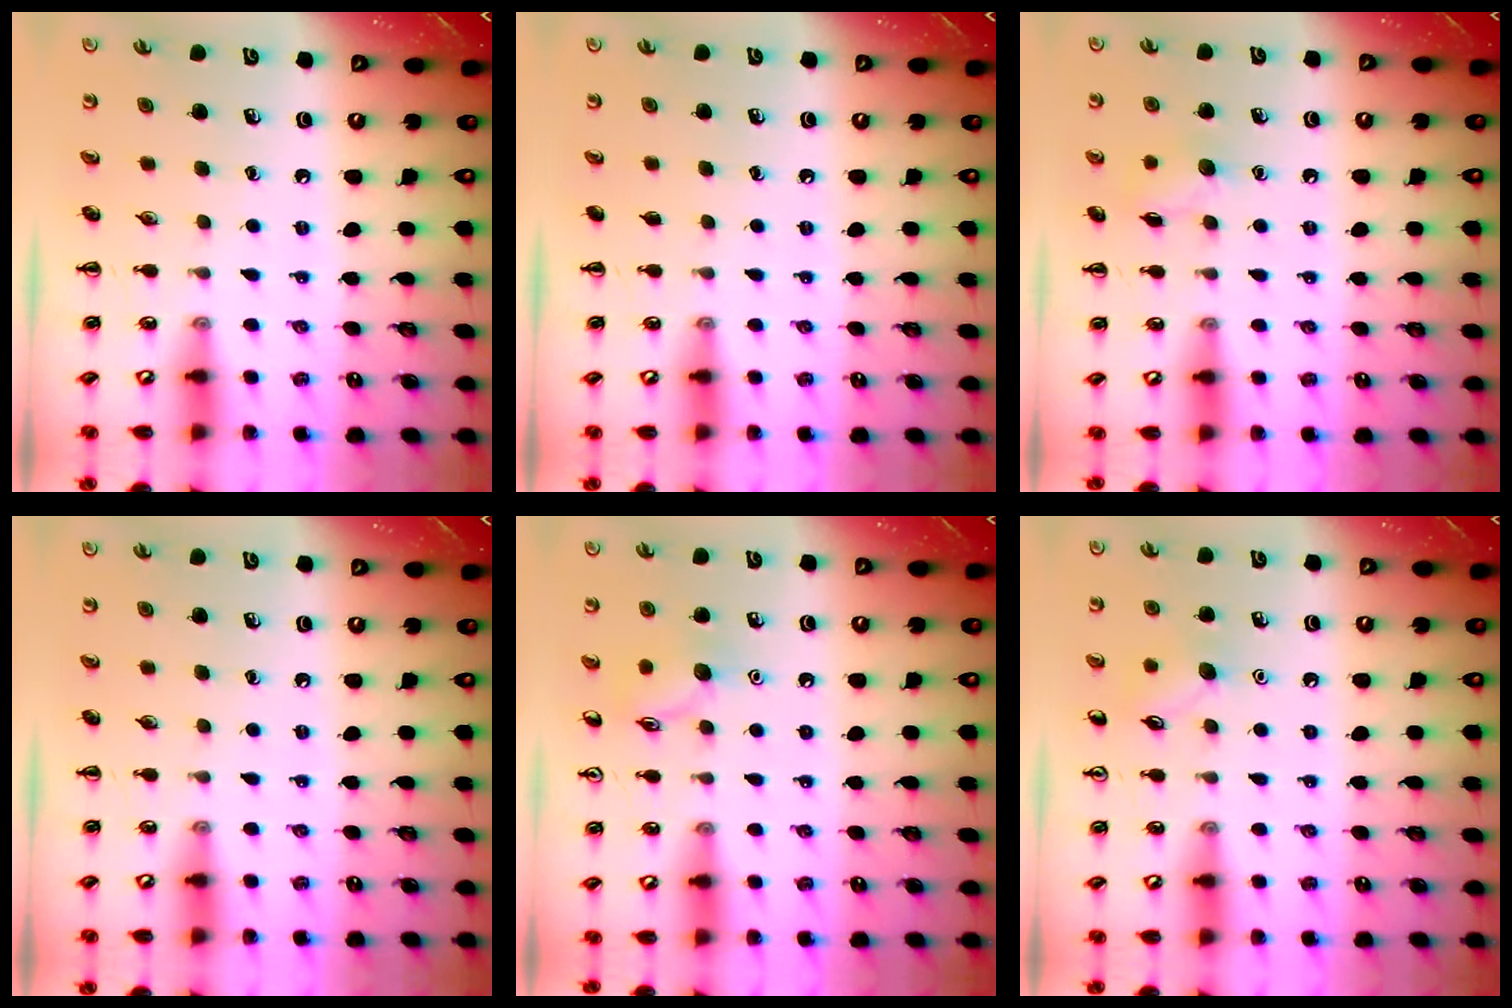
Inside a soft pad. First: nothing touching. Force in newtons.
{"total": 0.0}
{"total": 6.9, "press": 6.9, "slide": 0.8}
{"total": 0.0}
{"total": 8.3, "press": 8.3, "slide": 0.6}
{"total": 8.0, "press": 7.8, "slide": 1.9}